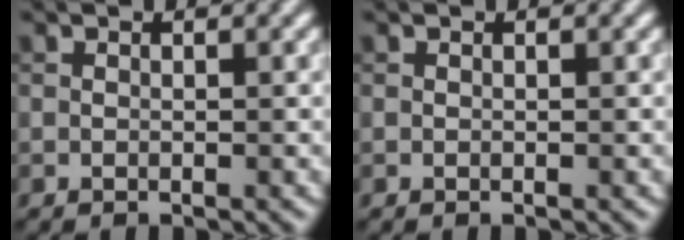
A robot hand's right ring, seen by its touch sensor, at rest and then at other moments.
{"total": 0.0}